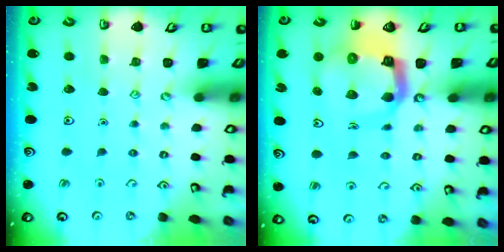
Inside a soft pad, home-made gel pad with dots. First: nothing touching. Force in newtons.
{"total": 11.1, "press": 11.0, "slide": 1.5}